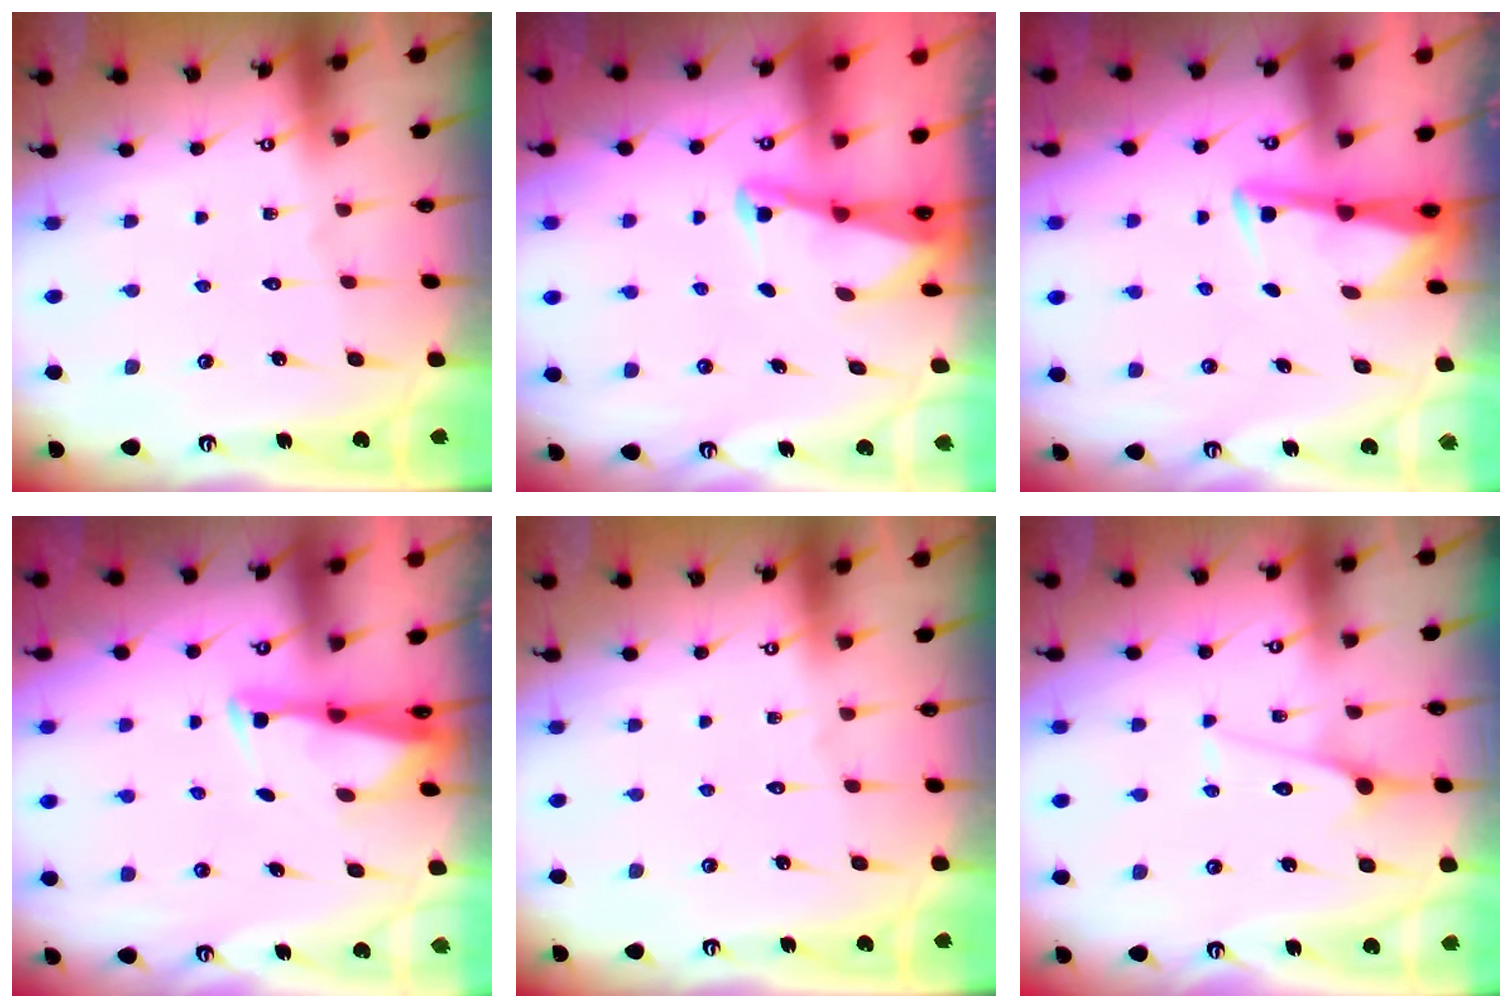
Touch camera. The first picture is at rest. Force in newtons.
{"total": 2.1, "press": 2.1, "slide": 0.3}
{"total": 2.9, "press": 2.9, "slide": 0.4}
{"total": 2.7, "press": 2.7, "slide": 0.6}
{"total": 0.0}
{"total": 5.0, "press": 5.0, "slide": 0.5}